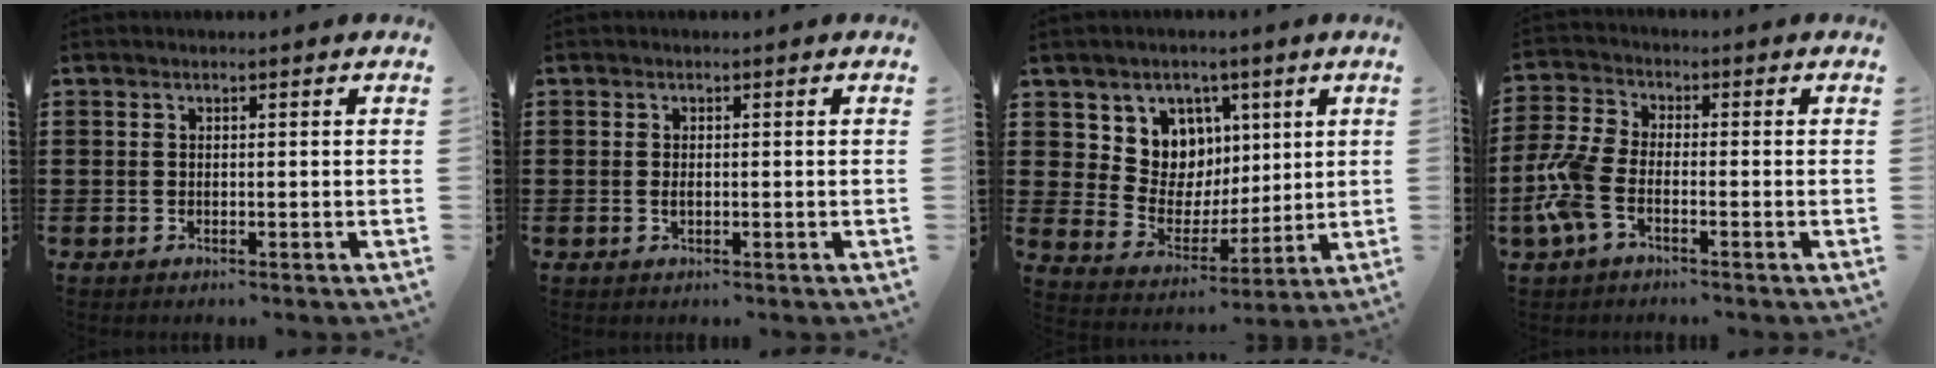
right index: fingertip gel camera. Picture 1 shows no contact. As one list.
[{"total": 0.8, "force": [0.0, 0.4, 0.7], "torque": [-0.015, 0.001, -0.001]}, {"total": 7.6, "force": [3.4, 6.8, 1.0], "torque": [-0.062, -0.029, 0.066]}, {"total": 6.1, "force": [-2.9, 2.7, 4.6], "torque": [-0.123, -0.006, -0.063]}]